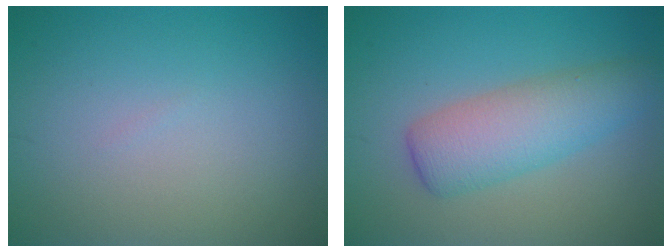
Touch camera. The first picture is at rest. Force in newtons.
{"total": 5.1, "press": 5.1, "slide": 0.1}